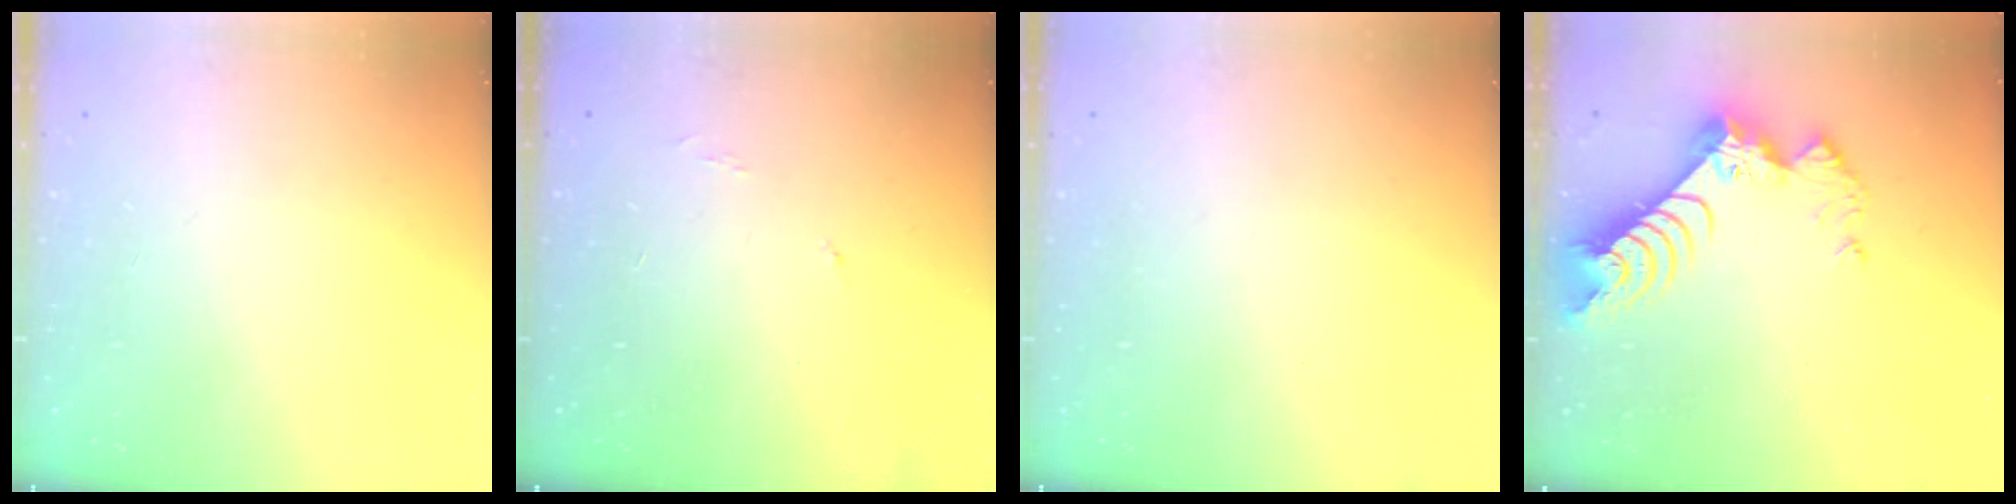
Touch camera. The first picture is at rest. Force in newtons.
{"total": 3.1, "press": 3.1, "slide": 0.5}
{"total": 0.0}
{"total": 9.9, "press": 9.9, "slide": 0.8}